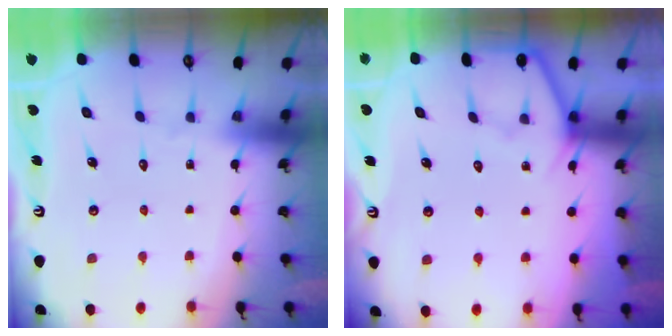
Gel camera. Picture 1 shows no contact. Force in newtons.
{"total": 5.7, "press": 5.7, "slide": 0.5}